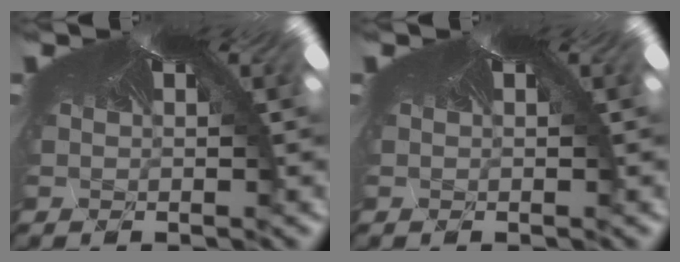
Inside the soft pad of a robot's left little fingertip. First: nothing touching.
{"total": 0.0}